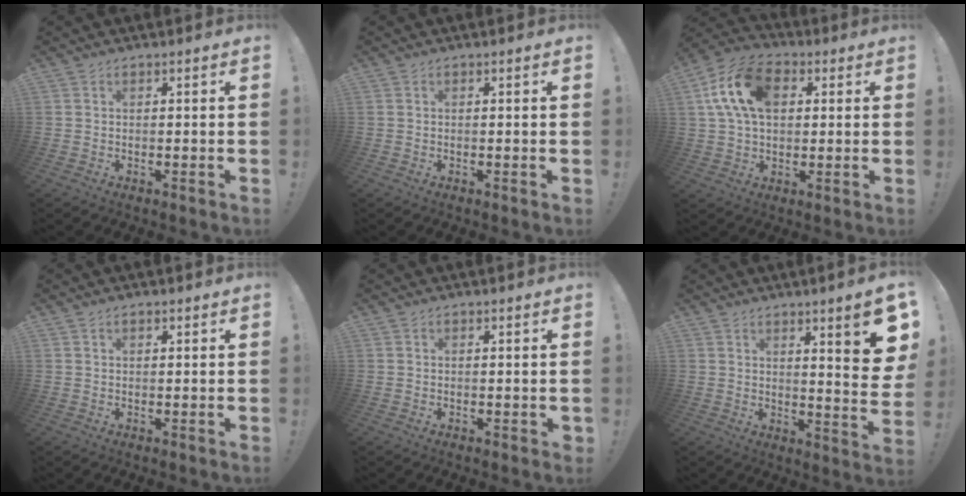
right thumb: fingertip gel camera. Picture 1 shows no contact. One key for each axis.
{"total": 0.0}
{"total": 16.9, "fx": 4.5, "fy": 11.3, "fz": 11.7, "tx": -0.207, "ty": 0.006, "tz": 0.081}
{"total": 0.8, "fx": 0.6, "fy": 0.5, "fz": 0.3, "tx": 0.000, "ty": -0.002, "tz": 0.010}
{"total": 0.6, "fx": 0.3, "fy": 0.5, "fz": 0.3, "tx": 0.002, "ty": 0.000, "tz": 0.004}
{"total": 10.2, "fx": 4.5, "fy": 0.2, "fz": 9.1, "tx": -0.110, "ty": -0.052, "tz": 0.064}